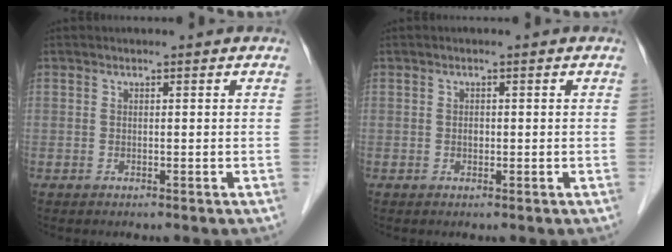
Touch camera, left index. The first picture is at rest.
{"total": 0.7, "force": [-0.1, 0.5, 0.5], "torque": [-0.010, 0.001, -0.002]}